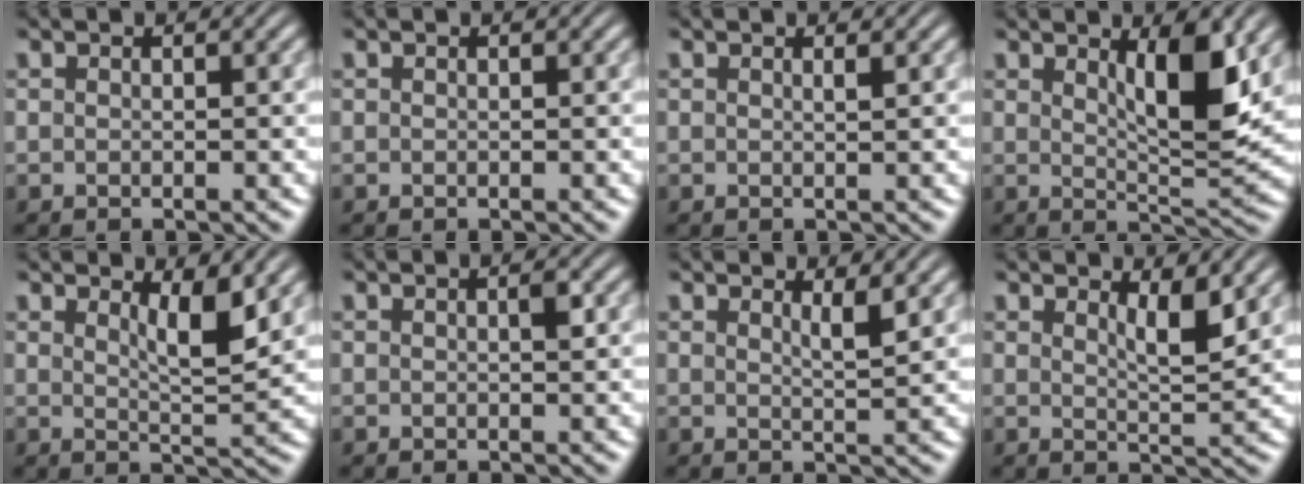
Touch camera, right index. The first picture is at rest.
{"total": 0.0}
{"total": 0.5, "force": [0.3, -0.3, 0.3], "torque": [-0.003, -0.005, 0.007]}
{"total": 5.2, "force": [2.1, 0.8, 4.7], "torque": [-0.078, -0.021, 0.040]}
{"total": 3.2, "force": [1.8, 0.3, 2.6], "torque": [-0.038, -0.019, 0.033]}
{"total": 0.7, "force": [0.1, 0.1, 0.7], "torque": [-0.007, 0.003, 0.000]}
{"total": 1.7, "force": [1.2, -0.3, 1.2], "torque": [-0.017, -0.015, 0.023]}
{"total": 2.7, "force": [1.6, 0.2, 2.1], "torque": [-0.030, -0.019, 0.031]}